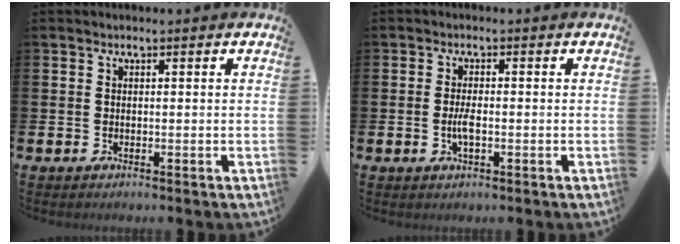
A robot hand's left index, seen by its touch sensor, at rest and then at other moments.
{"total": 2.3, "force": [-0.5, 0.7, 2.1], "torque": [-0.036, -0.001, -0.010]}